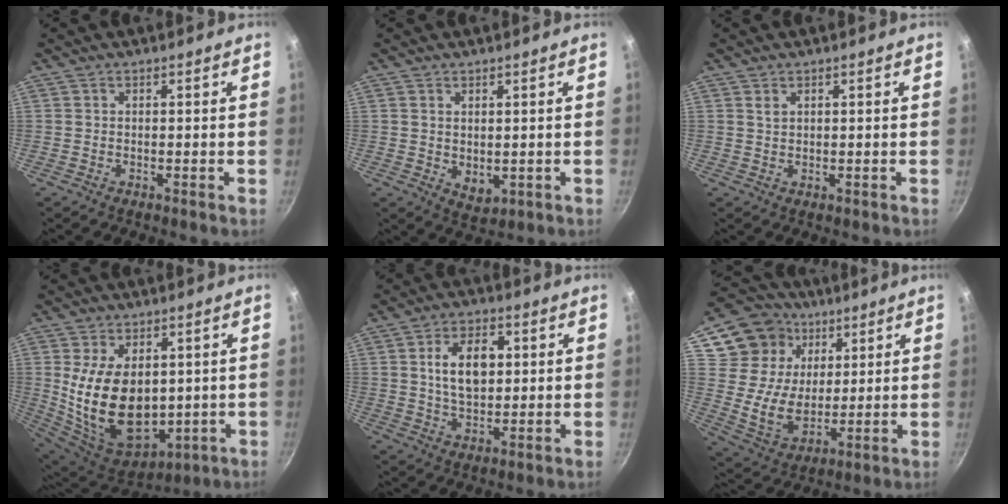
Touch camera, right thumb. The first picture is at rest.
{"total": 3.7, "force": [0.6, 2.5, 2.6], "torque": [-0.037, -0.015, 0.017]}
{"total": 1.2, "force": [0.7, 0.7, 0.7], "torque": [-0.012, -0.003, 0.015]}
{"total": 19.8, "force": [1.2, 13.0, 14.9], "torque": [-0.247, -0.027, 0.051]}
{"total": 9.9, "force": [1.8, 6.2, 7.5], "torque": [-0.108, -0.002, 0.031]}
{"total": 17.6, "force": [7.4, 14.1, 7.6], "torque": [-0.113, -0.016, 0.139]}